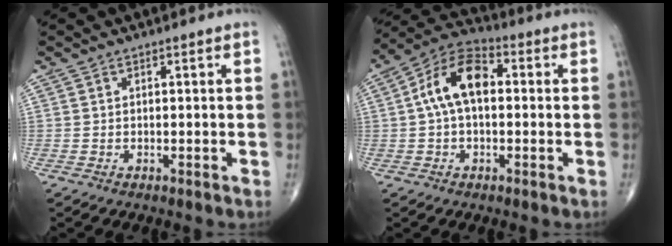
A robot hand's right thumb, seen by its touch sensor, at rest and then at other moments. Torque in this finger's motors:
{"motor_torque": [0.36, 0.83, 1.30, 0.08, 0.10]}